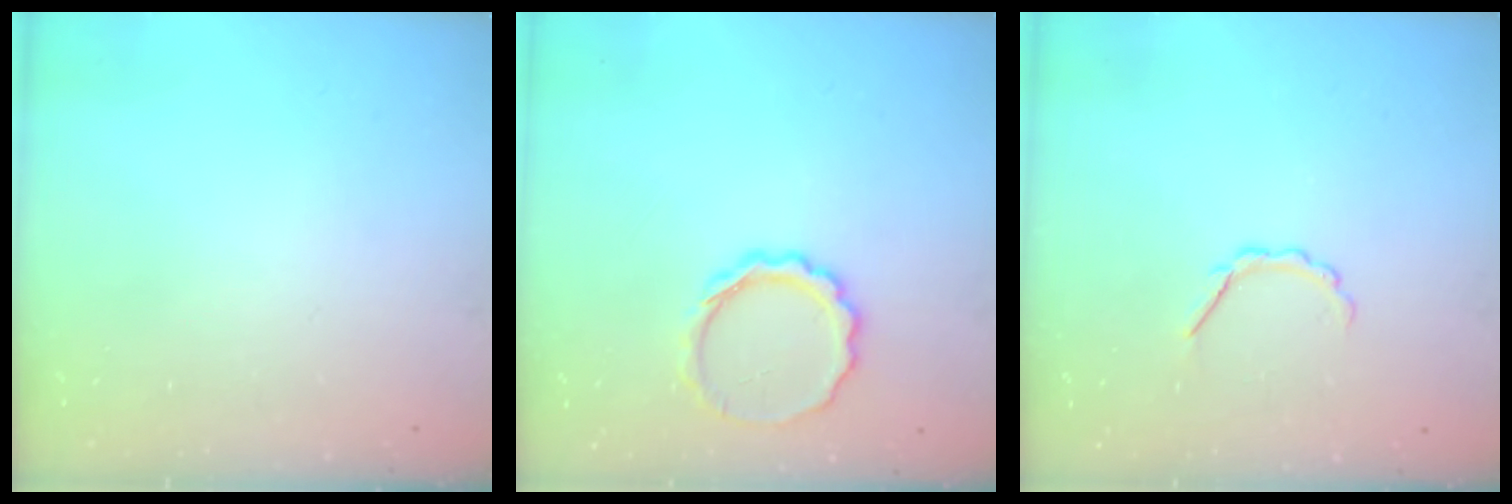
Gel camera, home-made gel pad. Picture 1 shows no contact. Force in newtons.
{"total": 9.0, "press": 8.8, "slide": 1.9}
{"total": 3.3, "press": 3.1, "slide": 1.1}